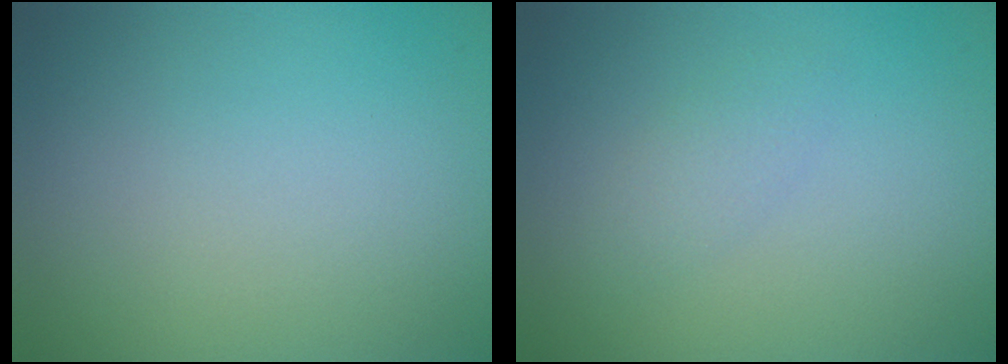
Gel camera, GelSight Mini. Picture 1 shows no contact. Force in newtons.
{"total": 1.3, "press": 1.3, "slide": 0.0}